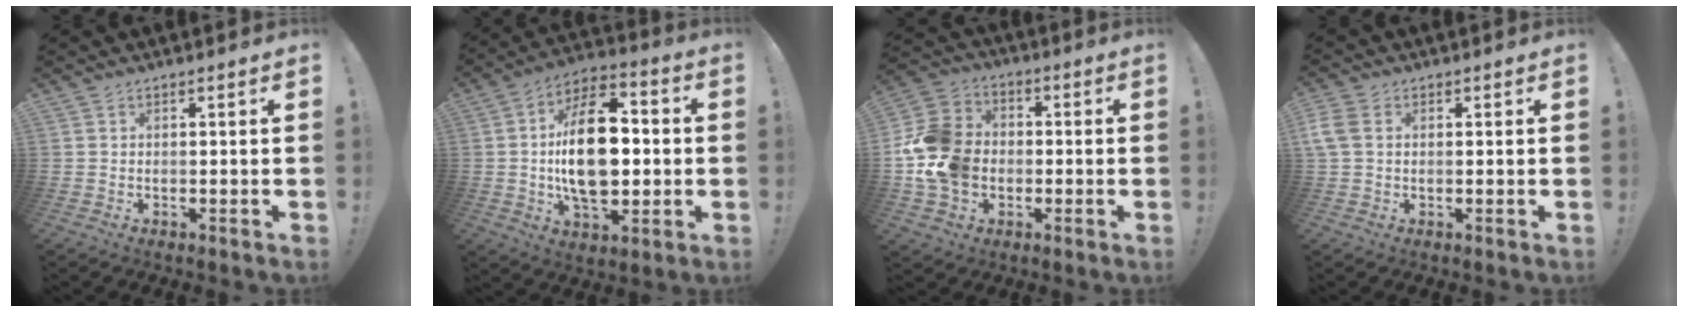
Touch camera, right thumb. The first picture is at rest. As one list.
[{"total": 21.7, "force": [-0.6, 12.6, 17.6], "torque": [-0.297, 0.005, -0.013]}, {"total": 16.0, "force": [-2.4, 13.5, 8.2], "torque": [-0.139, 0.028, -0.038]}, {"total": 5.4, "force": [0.9, 4.0, 3.5], "torque": [-0.083, 0.006, 0.018]}]